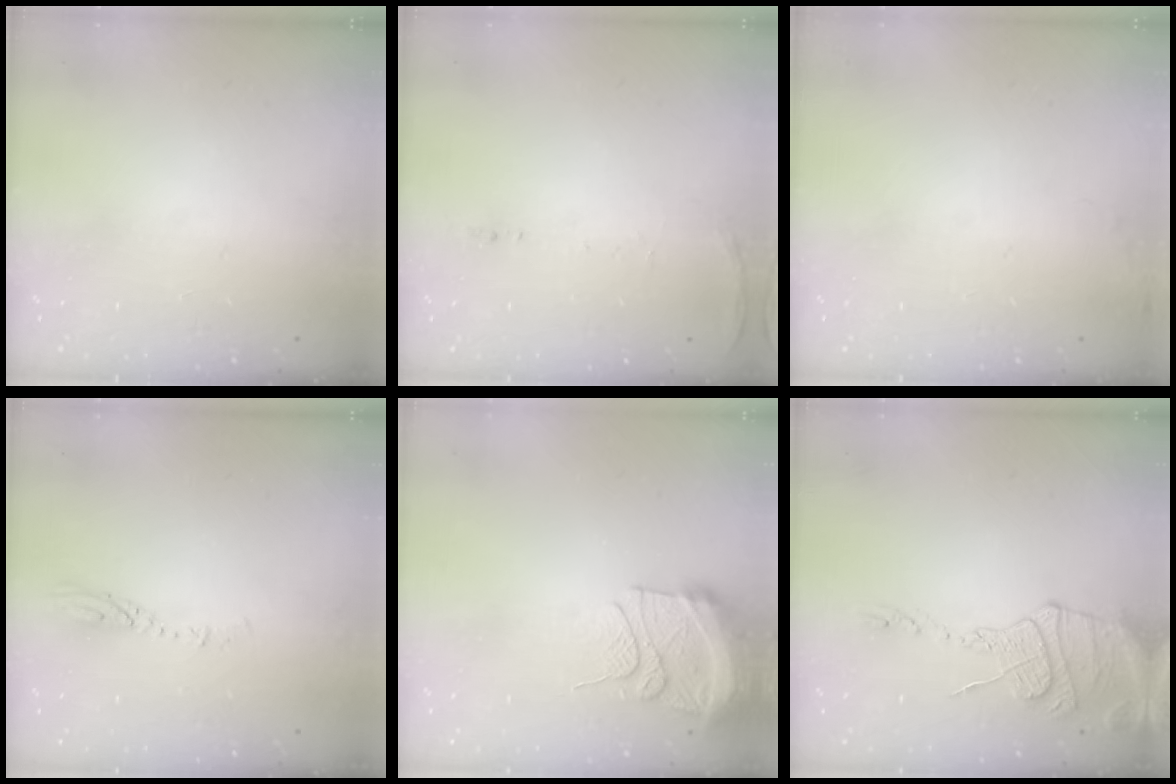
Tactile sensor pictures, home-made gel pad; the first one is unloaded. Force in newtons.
{"total": 7.5, "press": 7.5, "slide": 0.9}
{"total": 6.5, "press": 3.9, "slide": 5.2}
{"total": 3.8, "press": 3.8, "slide": 0.1}
{"total": 12.8, "press": 12.6, "slide": 2.5}
{"total": 14.6, "press": 14.5, "slide": 1.9}